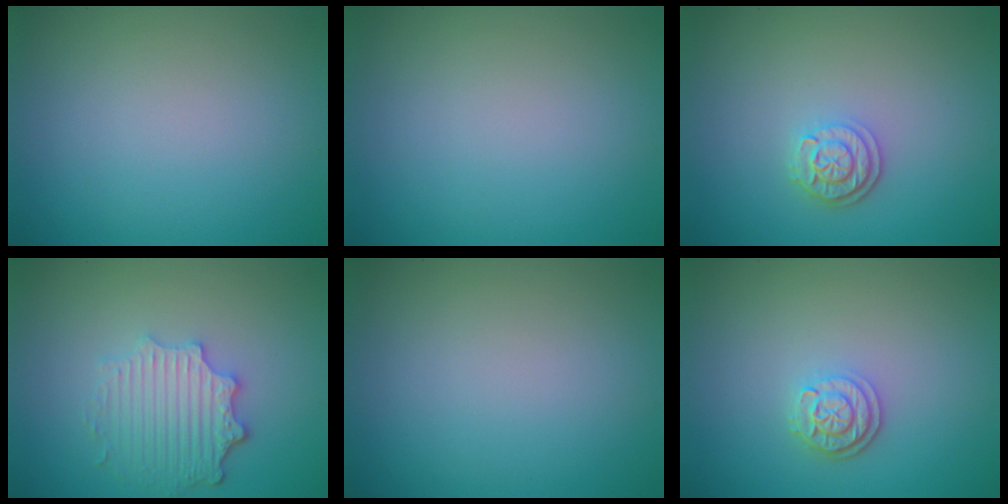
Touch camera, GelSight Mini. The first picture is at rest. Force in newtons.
{"total": 0.0}
{"total": 2.6, "press": 2.2, "slide": 1.4}
{"total": 4.1, "press": 3.3, "slide": 2.4}
{"total": 0.0}
{"total": 2.6, "press": 2.2, "slide": 1.4}